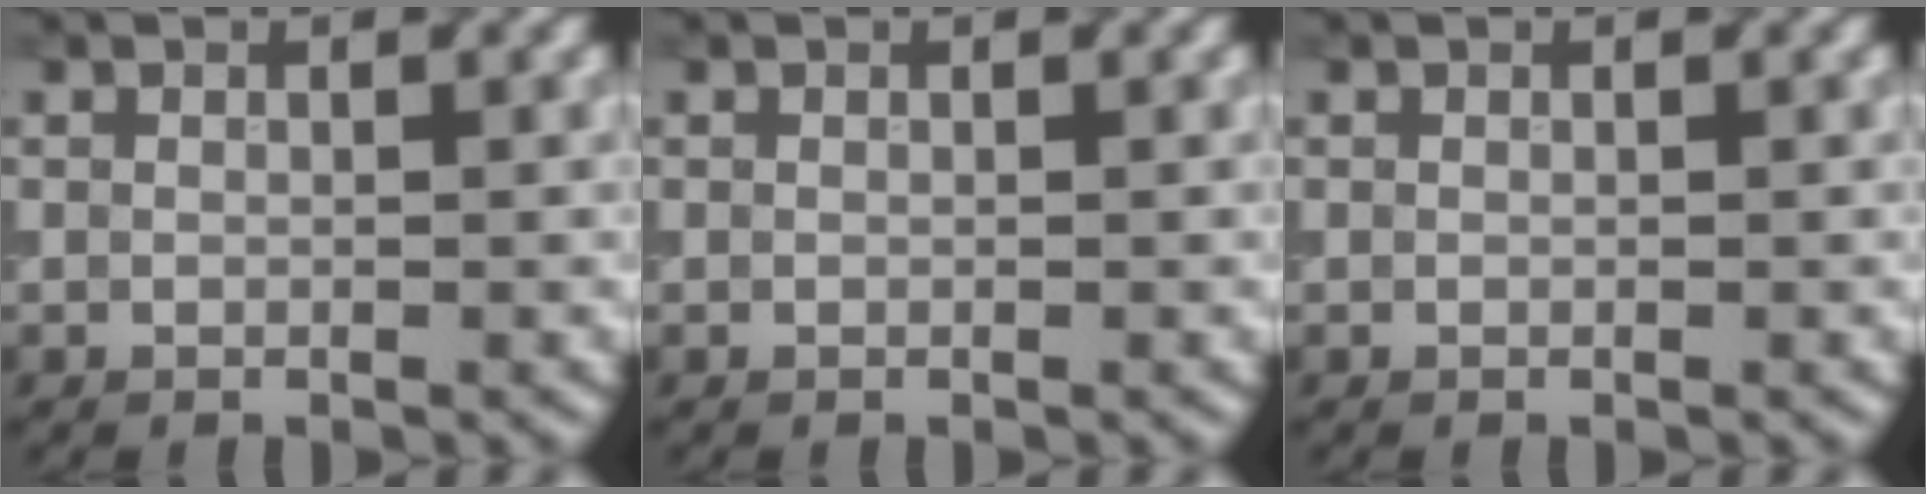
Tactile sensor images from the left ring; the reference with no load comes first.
{"total": 0.0}
{"total": 0.0}